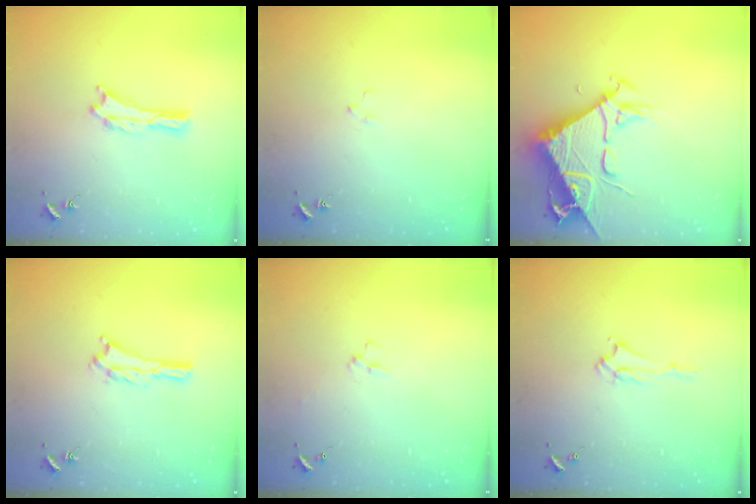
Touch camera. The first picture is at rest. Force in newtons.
{"total": 1.9, "press": 1.9, "slide": 0.1}
{"total": 9.6, "press": 9.6, "slide": 1.1}
{"total": 1.2, "press": 1.1, "slide": 0.2}
{"total": 2.3, "press": 2.3, "slide": 0.3}
{"total": 1.4, "press": 1.4, "slide": 0.3}